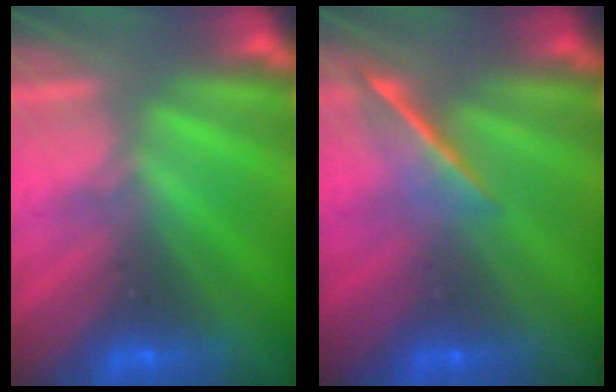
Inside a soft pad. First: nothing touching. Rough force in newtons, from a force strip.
{"total": 1.6}